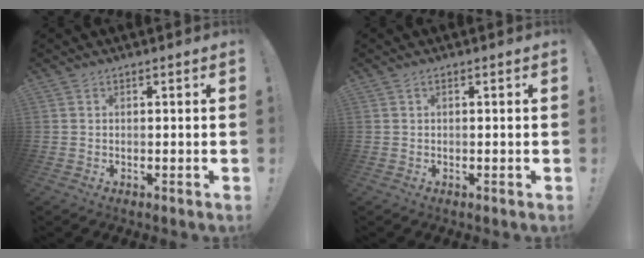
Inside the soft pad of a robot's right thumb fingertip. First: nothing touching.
{"total": 0.6, "force": [-0.2, -0.1, 0.5], "torque": [-0.015, 0.000, -0.002]}